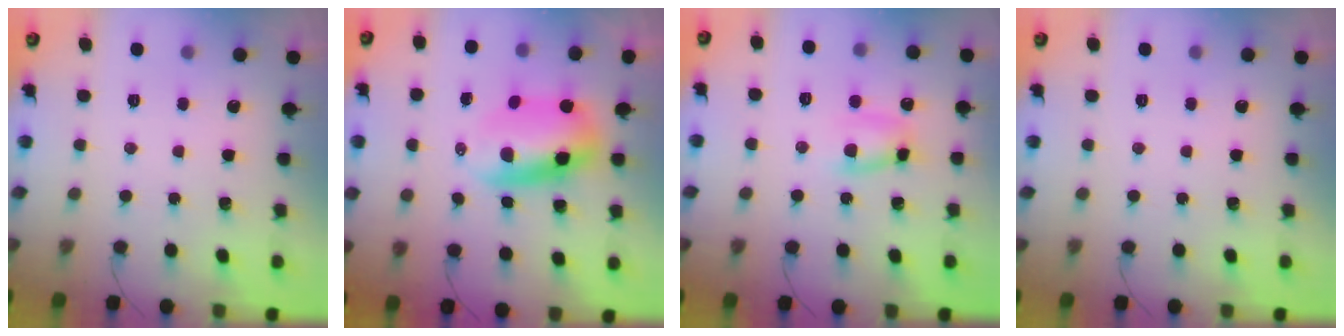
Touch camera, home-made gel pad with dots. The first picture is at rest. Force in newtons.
{"total": 7.5, "press": 7.3, "slide": 2.0}
{"total": 6.7, "press": 6.7, "slide": 0.6}
{"total": 0.0}